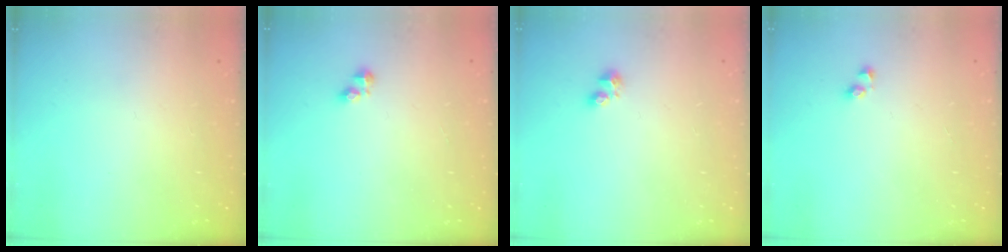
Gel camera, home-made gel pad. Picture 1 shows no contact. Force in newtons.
{"total": 2.4, "press": 2.4, "slide": 0.4}
{"total": 3.3, "press": 3.3, "slide": 0.3}
{"total": 3.0, "press": 2.8, "slide": 1.1}